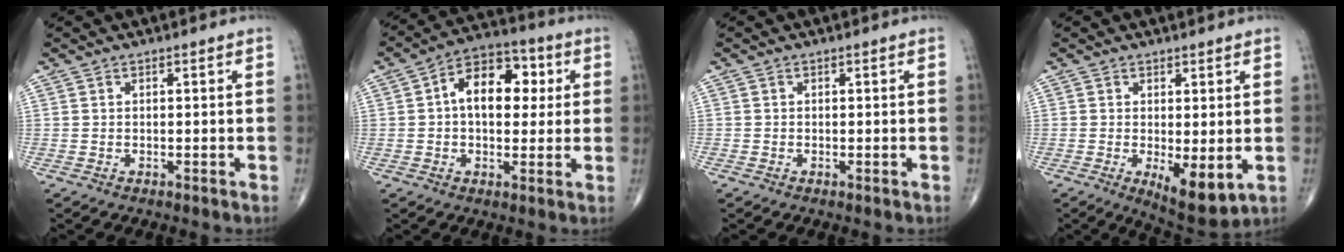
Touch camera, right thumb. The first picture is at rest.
{"total": 12.6, "force": [2.2, 8.0, 9.6], "torque": [-0.114, 0.022, 0.024]}
{"total": 0.0}
{"total": 7.3, "force": [-1.3, 2.8, 6.6], "torque": [-0.096, -0.023, -0.011]}